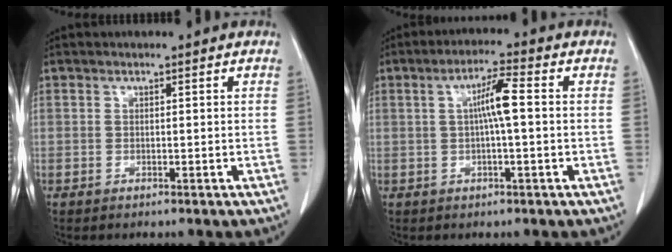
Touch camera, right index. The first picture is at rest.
{"total": 5.3, "force": [0.4, 0.2, 5.3], "torque": [-0.096, 0.011, 0.006]}